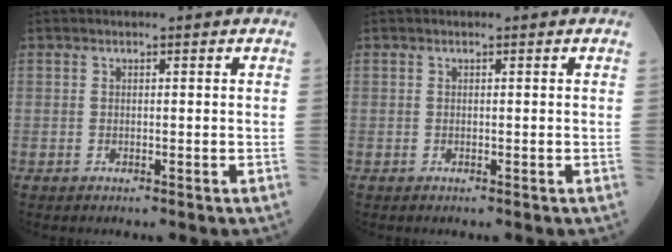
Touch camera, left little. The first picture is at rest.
{"total": 0.0}